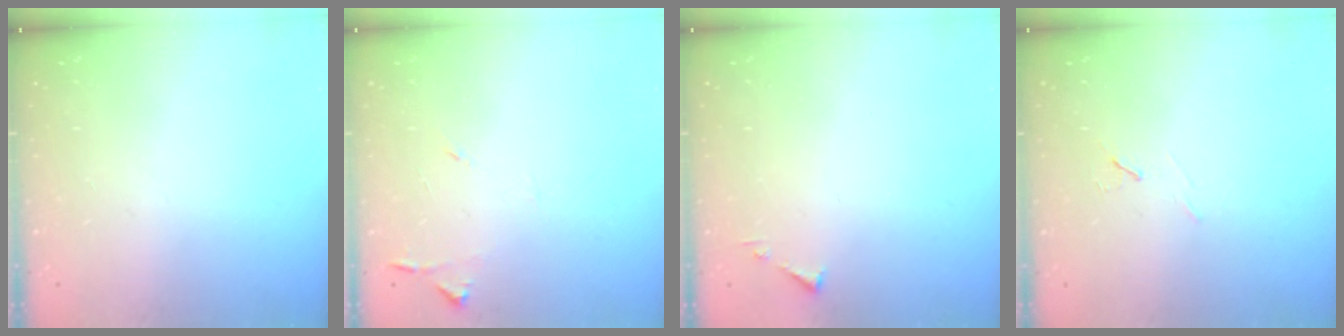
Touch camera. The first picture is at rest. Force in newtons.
{"total": 6.7, "press": 6.7, "slide": 0.7}
{"total": 3.2, "press": 3.2, "slide": 0.4}
{"total": 6.0, "press": 5.3, "slide": 2.8}